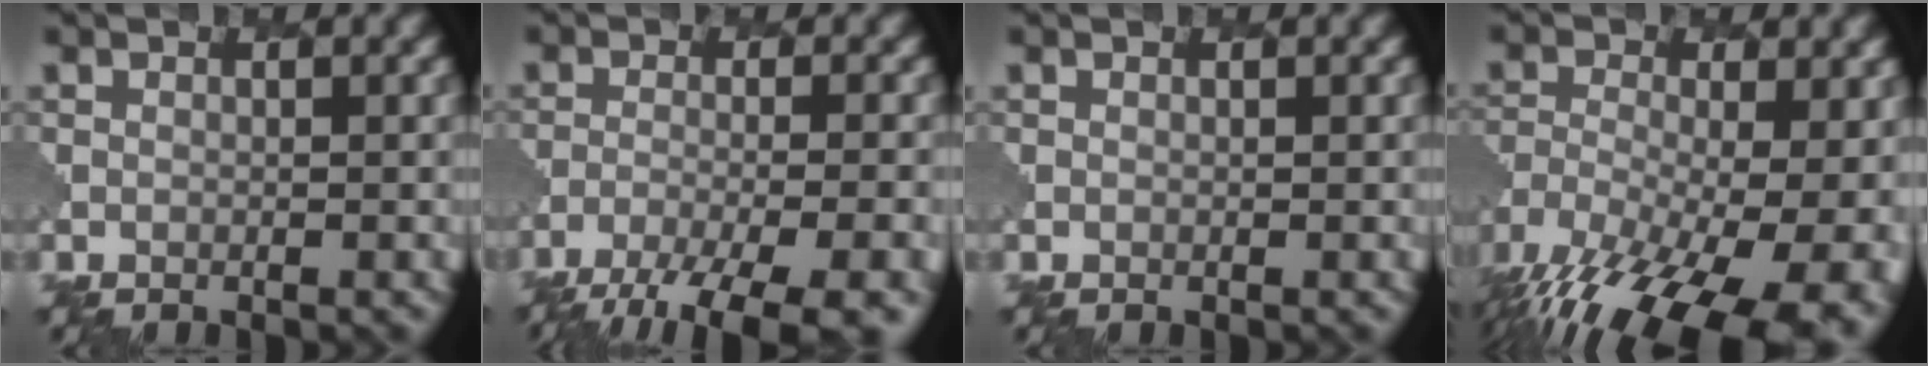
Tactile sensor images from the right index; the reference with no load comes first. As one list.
[{"total": 9.0, "force": [-7.0, 1.7, 5.4], "torque": [-0.107, -0.025, -0.102]}, {"total": 0.0}, {"total": 16.7, "force": [-10.3, 7.1, 11.0], "torque": [-0.207, -0.036, -0.134]}]